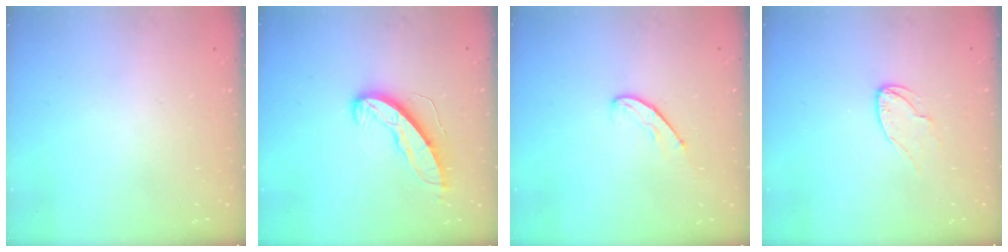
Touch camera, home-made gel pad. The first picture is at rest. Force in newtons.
{"total": 9.1, "press": 9.1, "slide": 0.5}
{"total": 5.6, "press": 5.5, "slide": 0.5}
{"total": 6.0, "press": 6.0, "slide": 0.5}